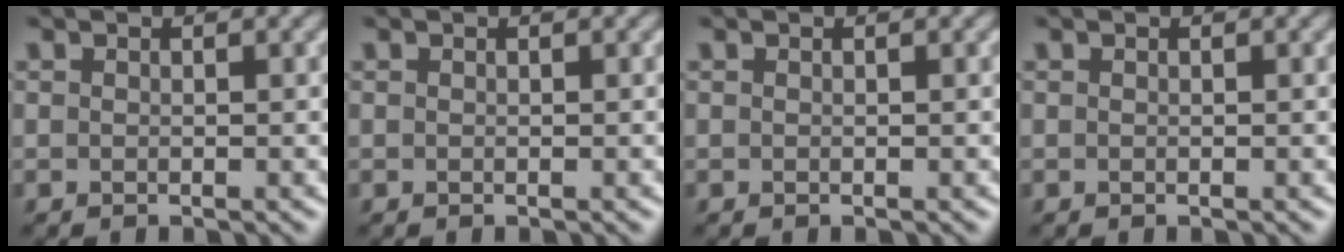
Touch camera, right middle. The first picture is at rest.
{"total": 0.0}
{"total": 0.0}
{"total": 0.0}